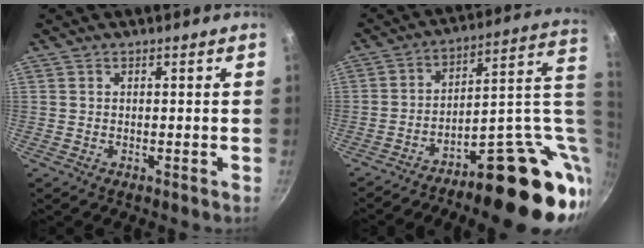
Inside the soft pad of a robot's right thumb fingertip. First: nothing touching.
{"total": 24.0, "force": [-4.9, 10.5, 21.1], "torque": [-0.243, 0.035, -0.057]}